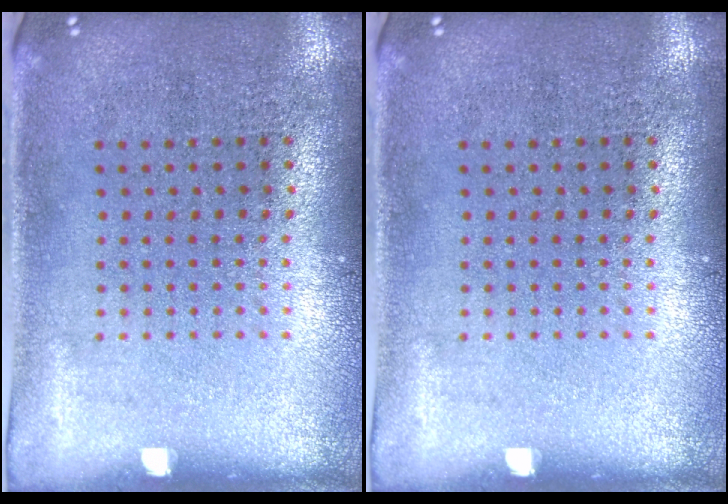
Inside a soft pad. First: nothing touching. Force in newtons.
{"total": 0.0}